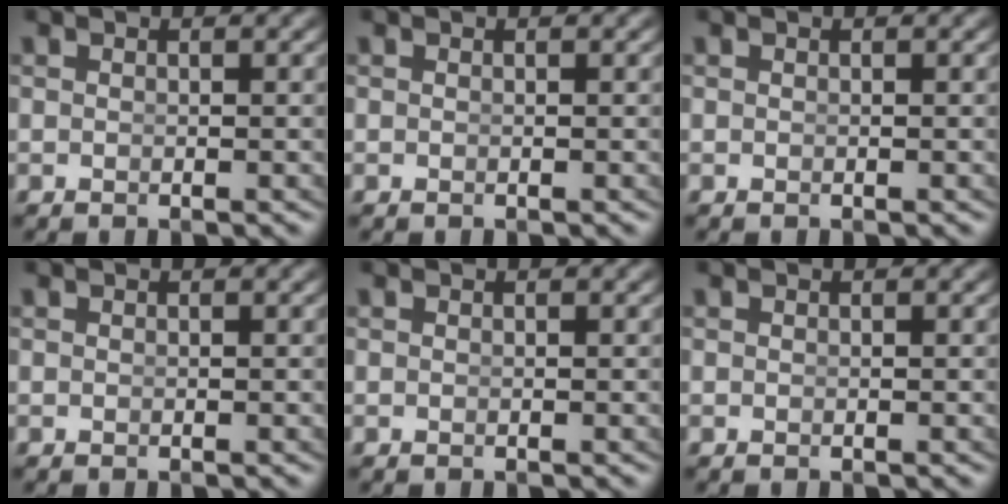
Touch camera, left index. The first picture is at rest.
{"total": 0.0}
{"total": 0.0}
{"total": 0.0}
{"total": 0.0}
{"total": 0.0}